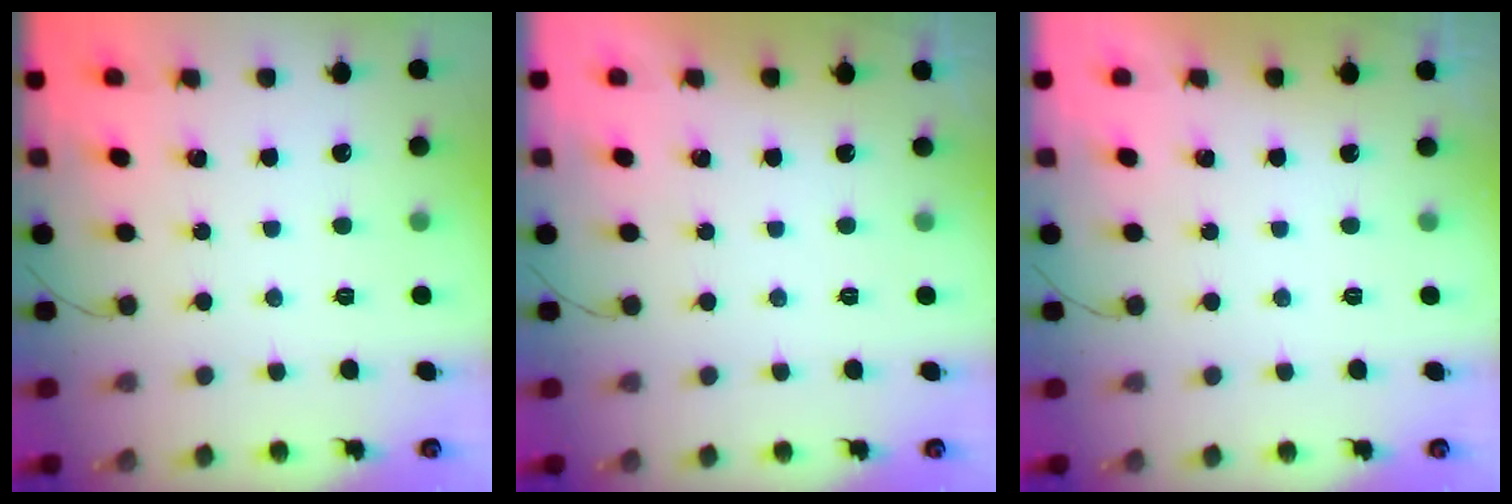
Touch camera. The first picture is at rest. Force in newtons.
{"total": 0.0}
{"total": 0.0}